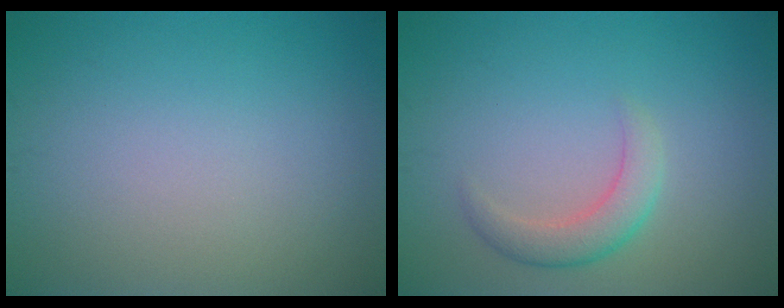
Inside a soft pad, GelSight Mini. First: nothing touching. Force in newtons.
{"total": 2.6, "press": 2.6, "slide": 0.0}